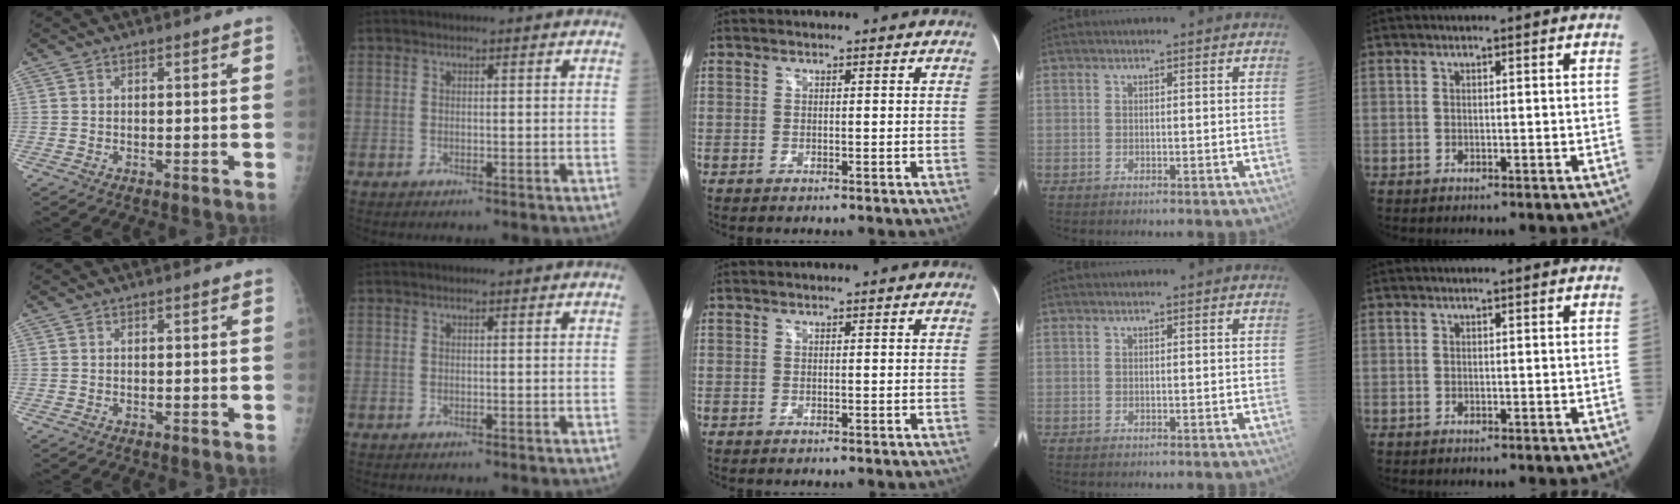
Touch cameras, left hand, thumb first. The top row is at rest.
{}